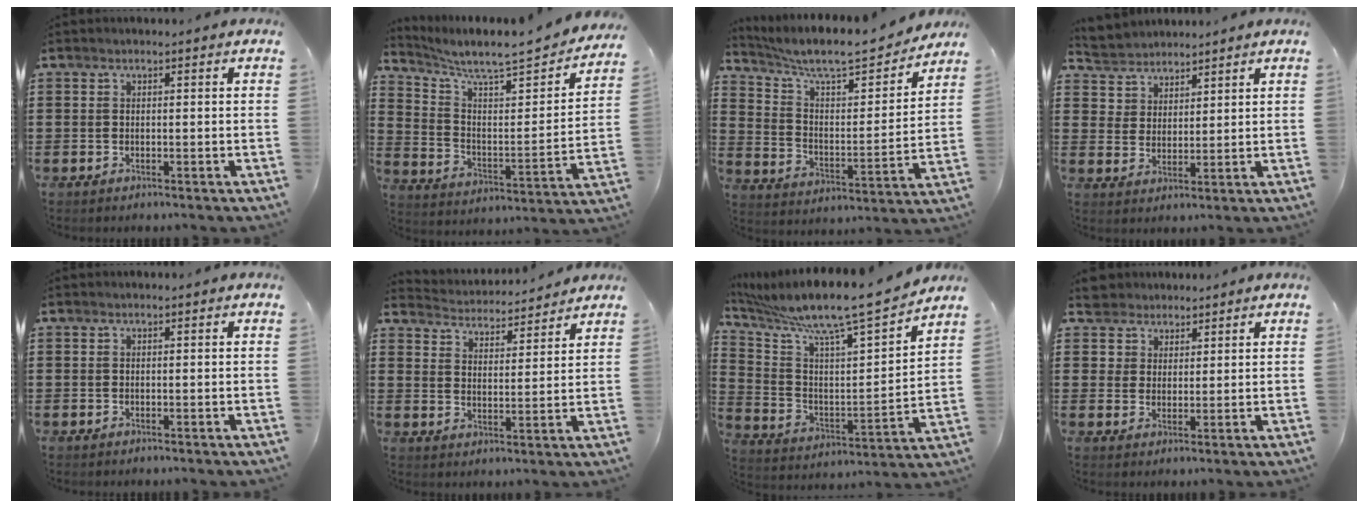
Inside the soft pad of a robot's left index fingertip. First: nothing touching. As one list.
[{"total": 6.8, "force": [6.0, 0.6, 3.1], "torque": [-0.090, -0.049, 0.097]}, {"total": 8.4, "force": [7.3, 1.2, 4.1], "torque": [-0.102, -0.049, 0.119]}, {"total": 4.1, "force": [3.5, 1.9, -0.9], "torque": [-0.005, -0.008, 0.064]}, {"total": 0.0}, {"total": 3.9, "force": [3.9, 0.2, 0.0], "torque": [-0.021, -0.029, 0.064]}, {"total": 9.5, "force": [8.2, 0.5, 4.7], "torque": [-0.120, -0.074, 0.129]}, {"total": 4.1, "force": [2.9, 2.9, -0.2], "torque": [-0.010, 0.002, 0.052]}]